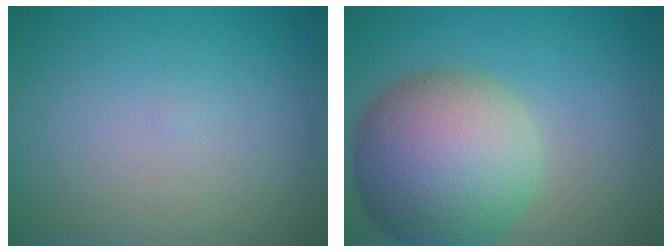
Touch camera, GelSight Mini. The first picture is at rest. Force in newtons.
{"total": 11.4, "press": 11.4, "slide": 0.6}